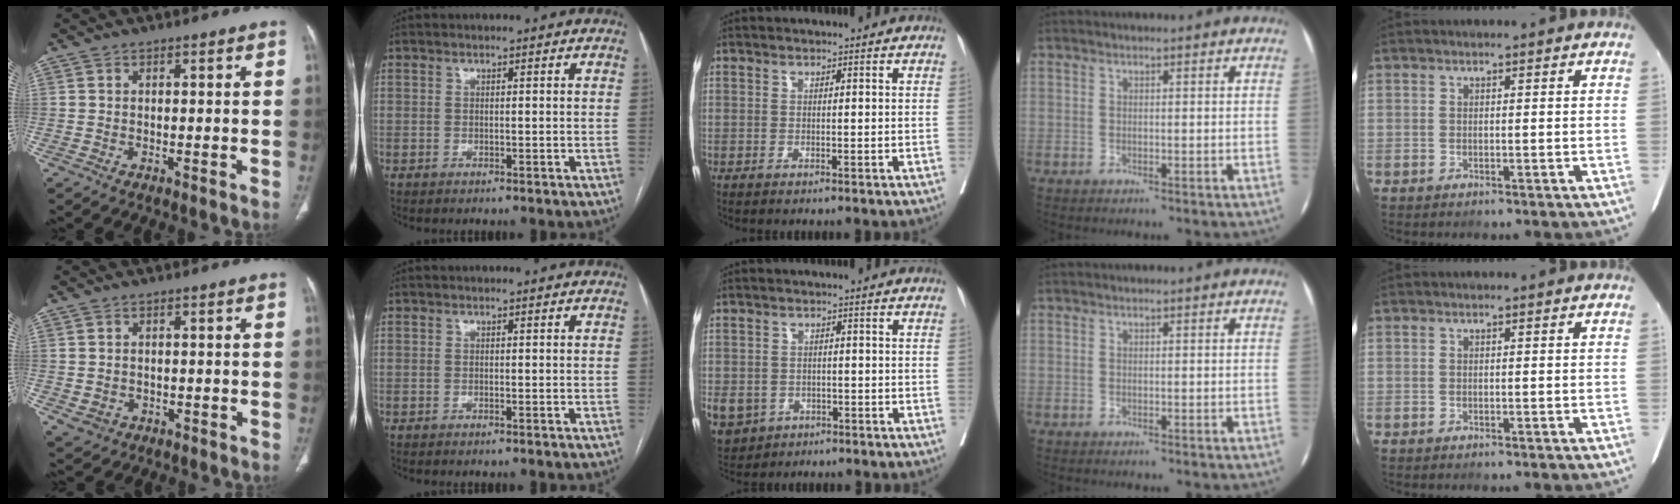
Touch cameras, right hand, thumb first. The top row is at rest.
{"thumb": {"total": 3.1, "force": [-0.8, 2.8, 1.1], "torque": [-0.019, 0.004, 0.001]}, "middle": {"total": 12.8, "force": [-5.2, 10.7, 4.8], "torque": [-0.147, -0.001, -0.068]}}